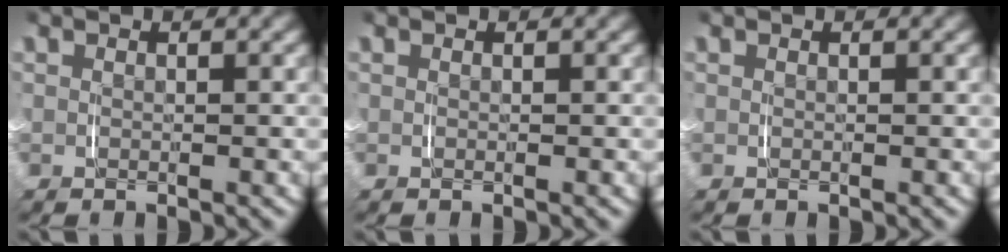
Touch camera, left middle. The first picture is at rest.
{"total": 0.0}
{"total": 0.0}